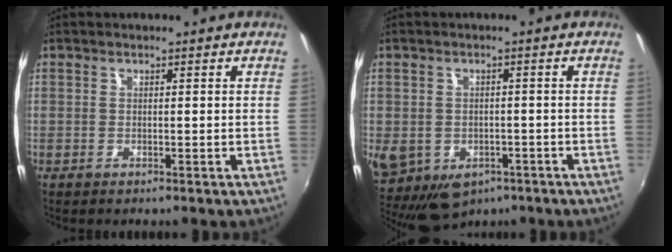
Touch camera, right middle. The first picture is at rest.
{"total": 12.7, "force": [-5.1, 9.5, 6.7], "torque": [-0.160, -0.036, -0.066]}